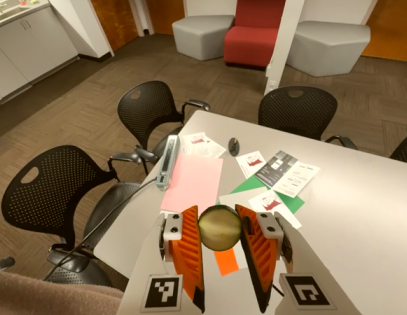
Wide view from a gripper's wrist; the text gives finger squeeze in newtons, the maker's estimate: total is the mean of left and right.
{"total": 12.6, "left": 12.4, "right": 12.8}